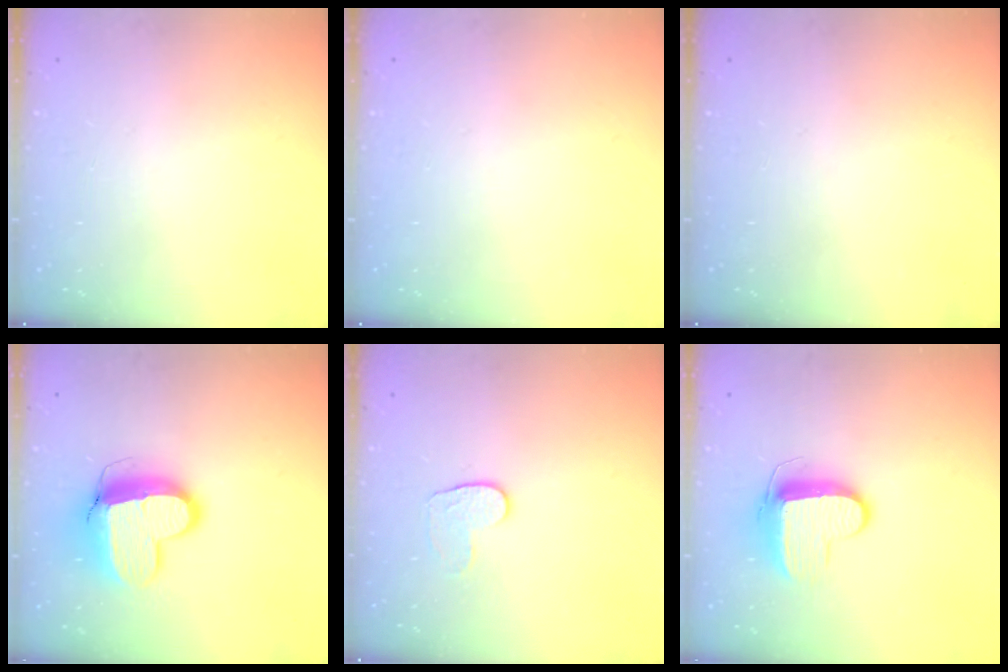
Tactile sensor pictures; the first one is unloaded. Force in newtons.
{"total": 0.0}
{"total": 0.0}
{"total": 13.1, "press": 13.0, "slide": 1.3}
{"total": 5.6, "press": 5.5, "slide": 0.5}
{"total": 9.6, "press": 9.6, "slide": 0.8}